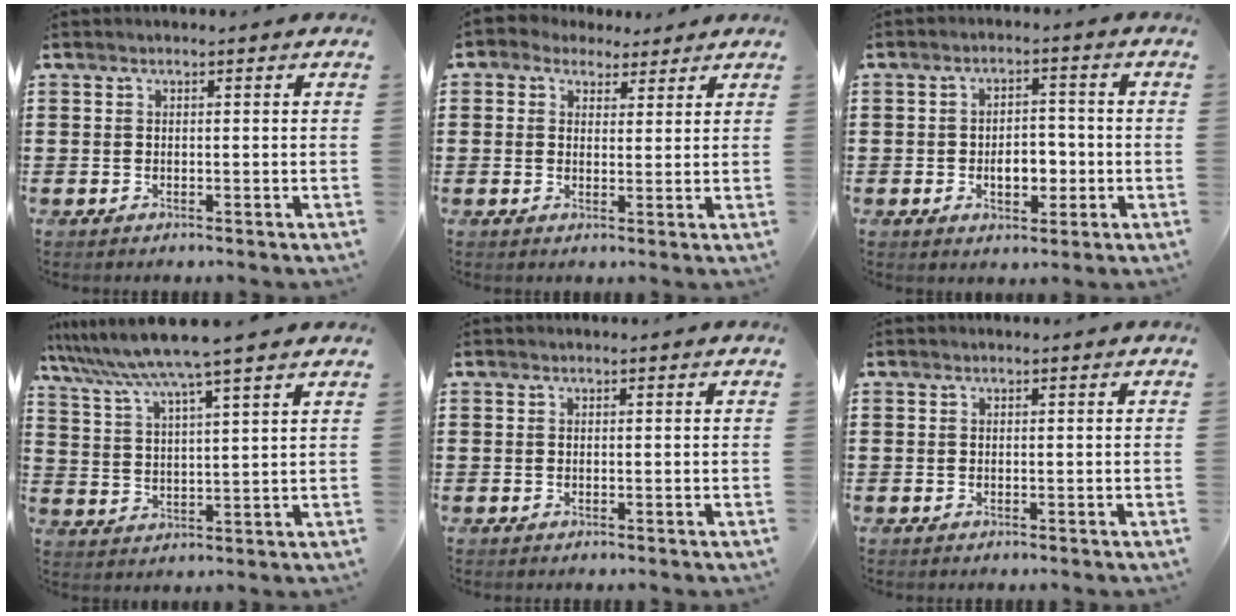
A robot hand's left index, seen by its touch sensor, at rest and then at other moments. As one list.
[{"total": 2.5, "force": [1.8, 1.8, 0.3], "torque": [-0.016, 0.008, 0.032]}, {"total": 5.1, "force": [-1.4, 3.0, 4.0], "torque": [-0.058, 0.002, -0.031]}, {"total": 7.7, "force": [6.6, -1.1, 3.8], "torque": [-0.097, -0.040, 0.112]}, {"total": 0.0}, {"total": 0.0}]